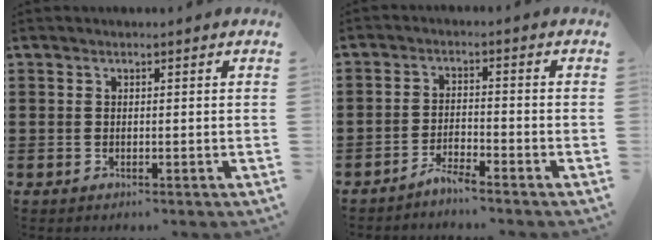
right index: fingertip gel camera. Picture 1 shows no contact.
{"total": 2.6, "force": [-2.5, -0.1, 0.6], "torque": [-0.013, 0.004, -0.050]}